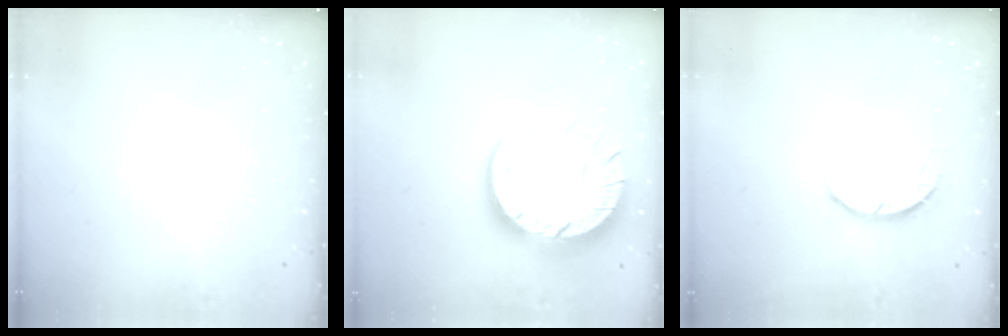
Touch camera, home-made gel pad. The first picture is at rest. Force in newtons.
{"total": 14.0, "press": 14.0, "slide": 1.3}
{"total": 2.7, "press": 2.7, "slide": 0.4}